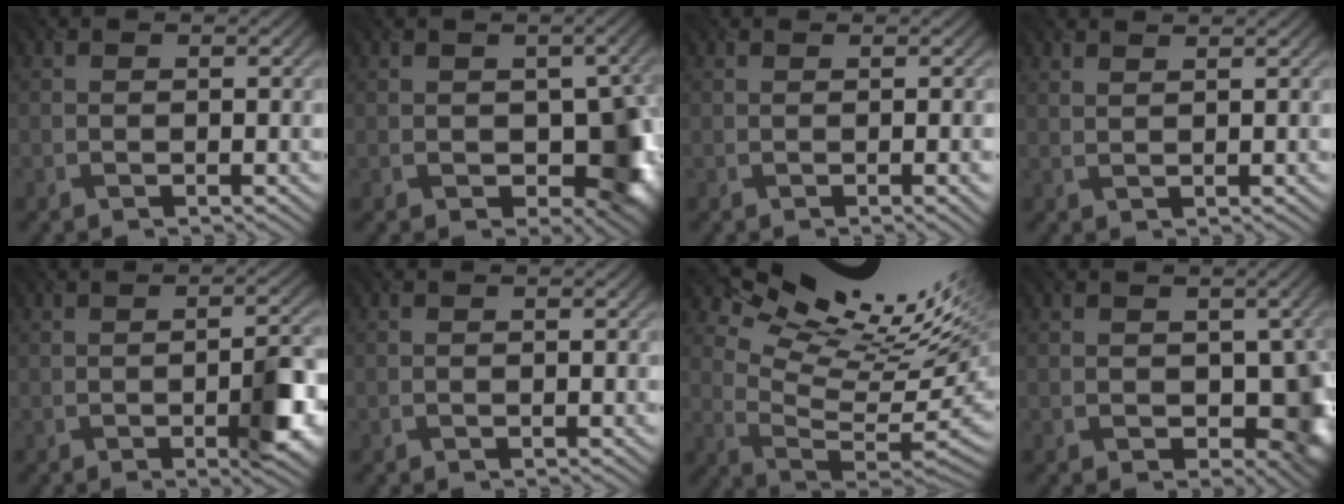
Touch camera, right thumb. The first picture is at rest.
{"total": 8.7, "force": [-0.9, 5.6, 6.6], "torque": [-0.095, -0.022, -0.004]}
{"total": 1.9, "force": [0.1, 0.3, 1.8], "torque": [-0.026, 0.006, 0.001]}
{"total": 1.7, "force": [1.6, 0.3, 0.7], "torque": [-0.018, -0.002, 0.028]}
{"total": 5.9, "force": [-1.4, 1.6, 5.5], "torque": [-0.081, -0.003, -0.019]}
{"total": 0.0}
{"total": 17.5, "force": [10.8, 5.2, 12.8], "torque": [-0.211, 0.014, 0.168]}
{"total": 6.8, "force": [-0.2, 4.5, 5.1], "torque": [-0.079, -0.022, 0.006]}